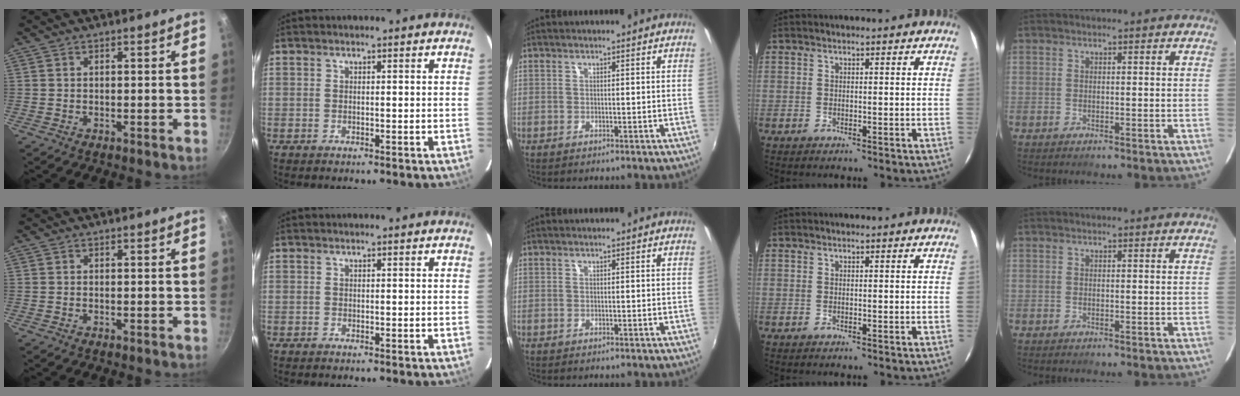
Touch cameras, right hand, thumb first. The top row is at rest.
{}